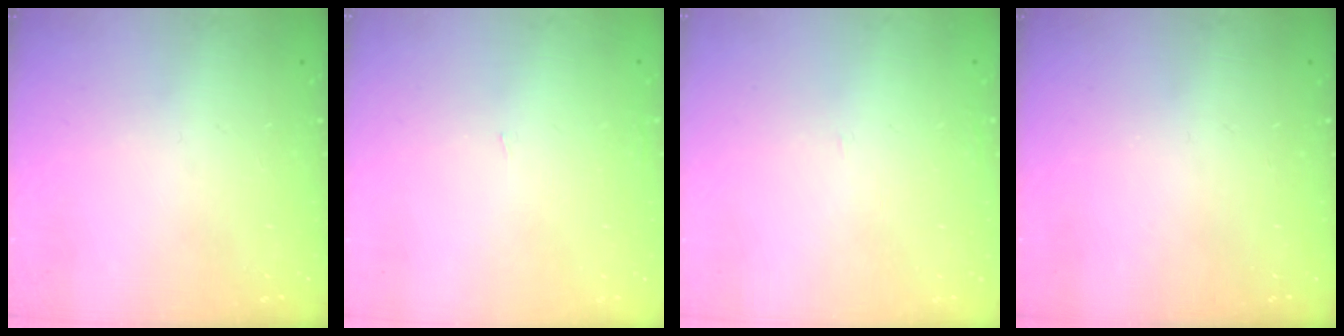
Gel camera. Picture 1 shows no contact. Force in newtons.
{"total": 0.9, "press": 0.9, "slide": 0.0}
{"total": 0.9, "press": 0.9, "slide": 0.1}
{"total": 0.0}